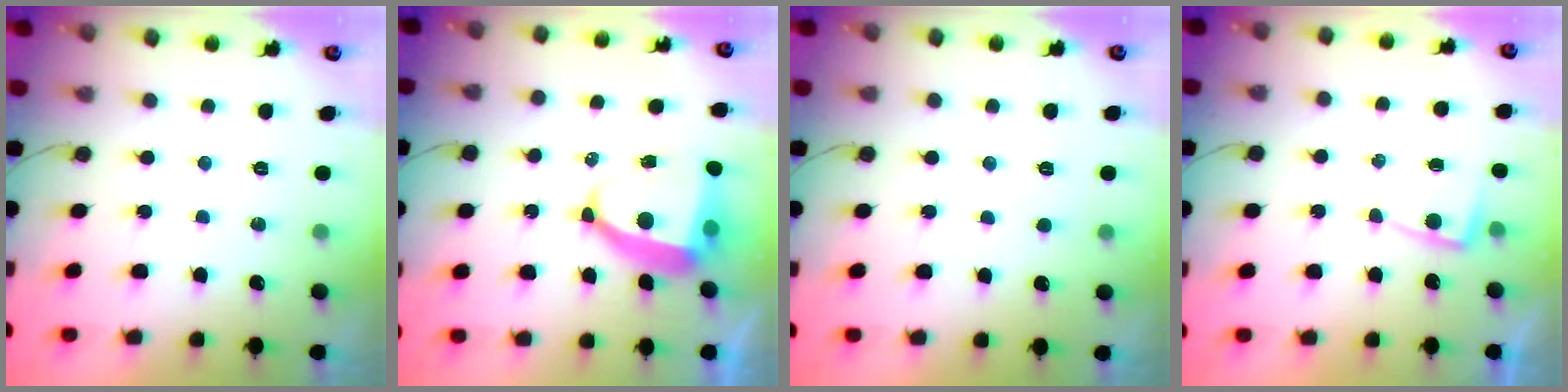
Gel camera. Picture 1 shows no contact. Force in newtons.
{"total": 10.2, "press": 10.1, "slide": 1.0}
{"total": 1.9, "press": 1.9, "slide": 0.2}
{"total": 4.9, "press": 4.9, "slide": 0.5}